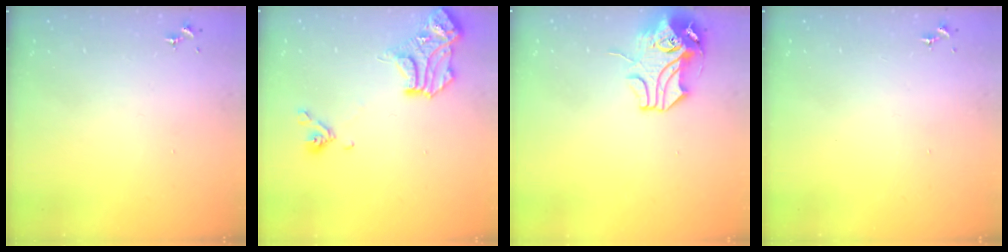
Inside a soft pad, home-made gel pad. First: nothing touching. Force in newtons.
{"total": 14.9, "press": 14.8, "slide": 1.2}
{"total": 10.3, "press": 10.2, "slide": 1.7}
{"total": 0.0}